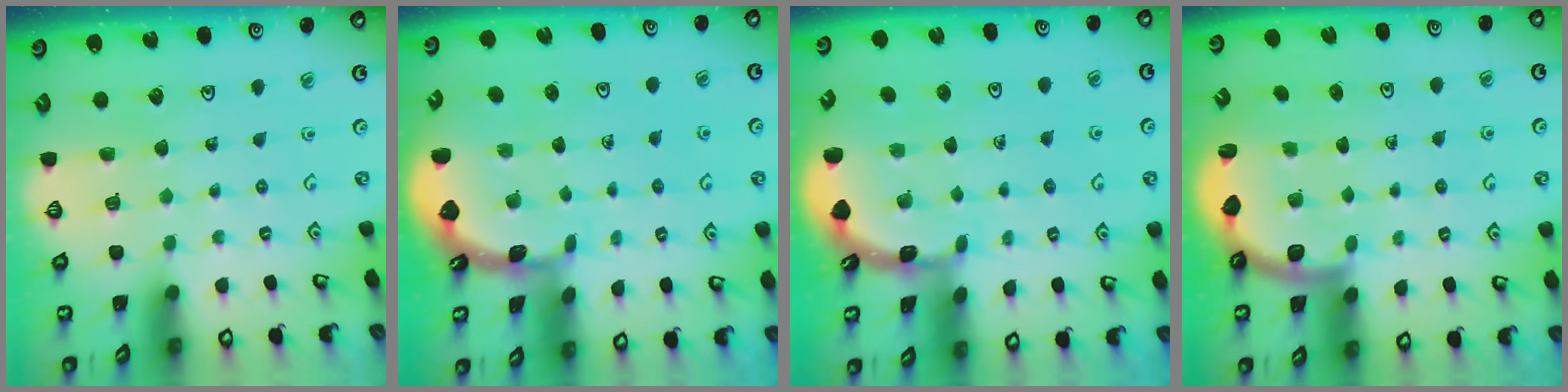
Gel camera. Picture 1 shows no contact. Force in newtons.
{"total": 1.5, "press": 1.5, "slide": 0.1}
{"total": 1.6, "press": 1.6, "slide": 0.2}
{"total": 2.6, "press": 2.5, "slide": 0.6}